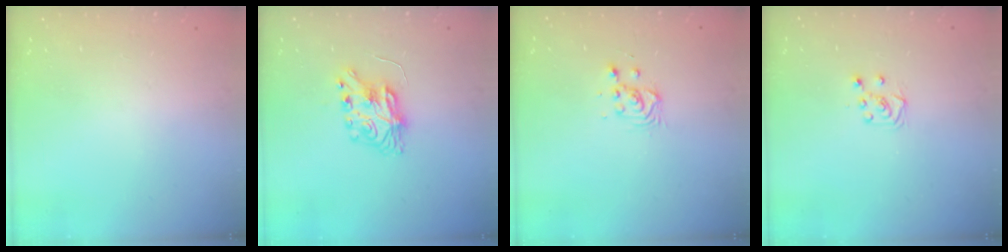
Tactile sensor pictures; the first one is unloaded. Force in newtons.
{"total": 7.9, "press": 7.9, "slide": 0.2}
{"total": 3.2, "press": 3.2, "slide": 0.2}
{"total": 5.8, "press": 5.7, "slide": 0.6}